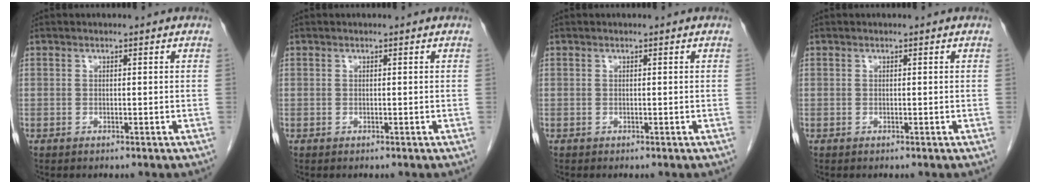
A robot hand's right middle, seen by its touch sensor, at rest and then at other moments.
{"total": 0.0}
{"total": 0.0}
{"total": 0.0}